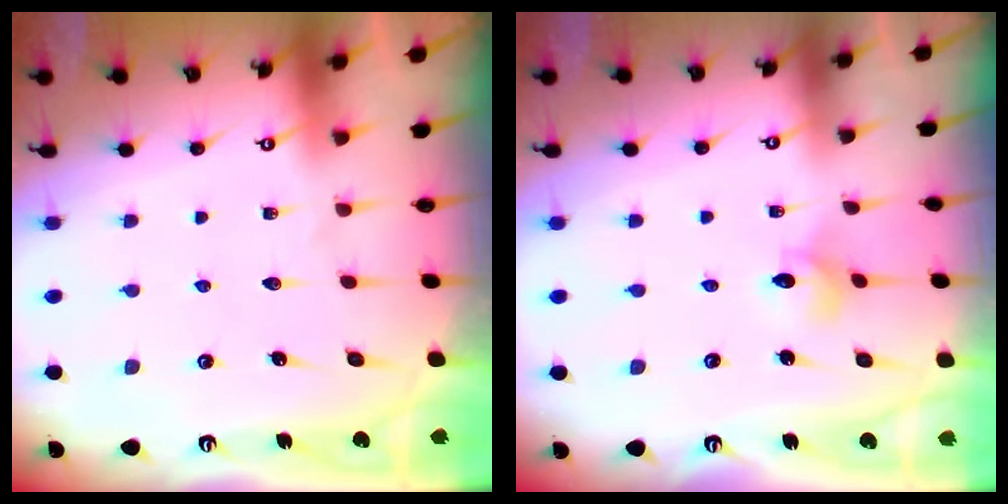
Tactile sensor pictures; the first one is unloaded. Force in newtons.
{"total": 3.9, "press": 3.9, "slide": 0.3}